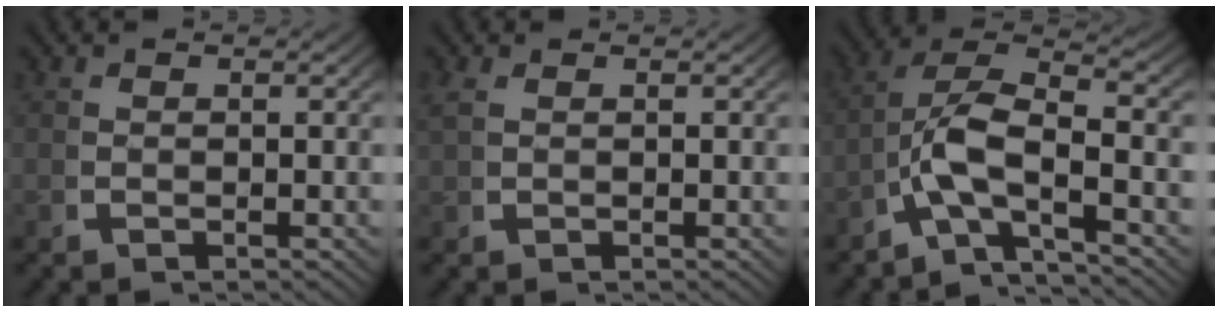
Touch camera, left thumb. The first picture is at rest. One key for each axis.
{"total": 0.8, "fx": 0.5, "fy": 0.3, "fz": 0.5, "tx": -0.019, "ty": -0.001, "tz": 0.016}
{"total": 8.2, "fx": -1.2, "fy": 5.1, "fz": 6.4, "tx": -0.146, "ty": -0.032, "tz": -0.017}